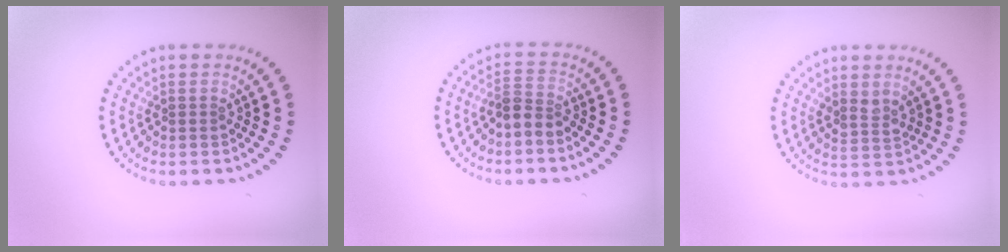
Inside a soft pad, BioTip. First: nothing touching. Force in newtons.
{"total": 2.2, "press": 1.8, "slide": 1.4}
{"total": 1.5, "press": 1.2, "slide": 0.9}